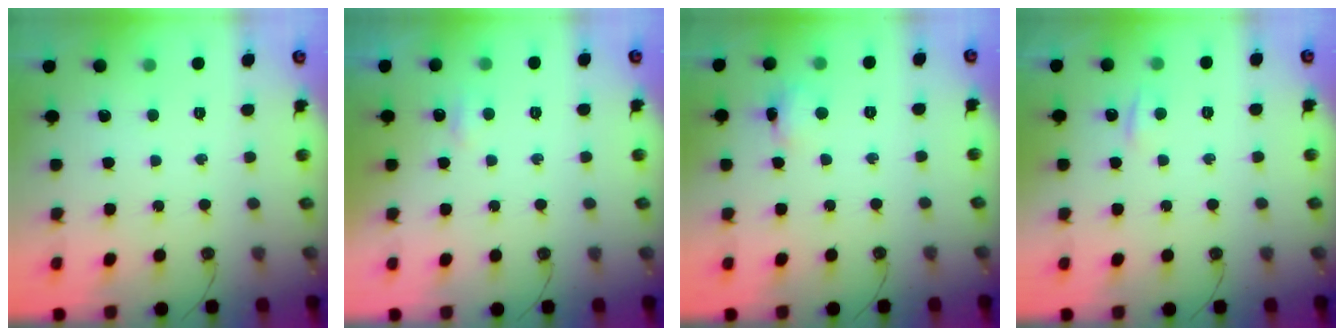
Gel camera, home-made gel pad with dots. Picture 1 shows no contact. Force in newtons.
{"total": 3.0, "press": 2.9, "slide": 0.6}
{"total": 2.8, "press": 2.8, "slide": 0.5}
{"total": 3.6, "press": 3.5, "slide": 0.4}